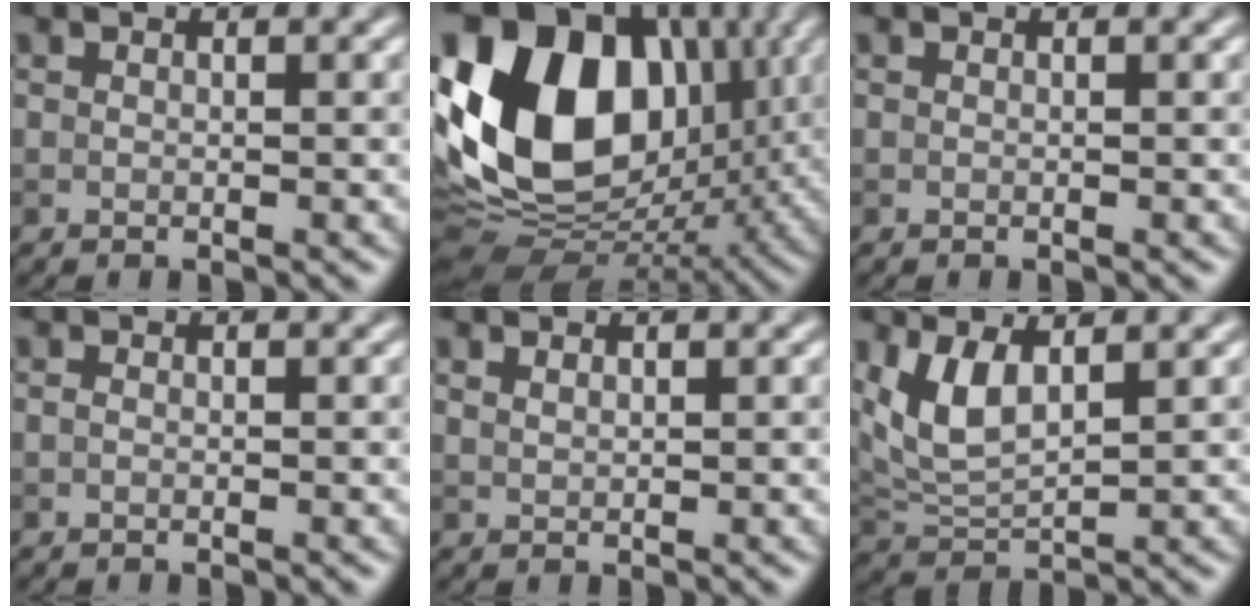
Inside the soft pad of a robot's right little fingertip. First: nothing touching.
{"total": 18.6, "force": [3.1, 13.2, 12.8], "torque": [-0.261, 0.017, 0.046]}
{"total": 0.0}
{"total": 0.0}
{"total": 0.8, "force": [0.5, 0.4, 0.4], "torque": [-0.012, 0.000, 0.013]}
{"total": 4.6, "force": [2.0, 1.9, 3.6], "torque": [-0.091, -0.003, 0.046]}